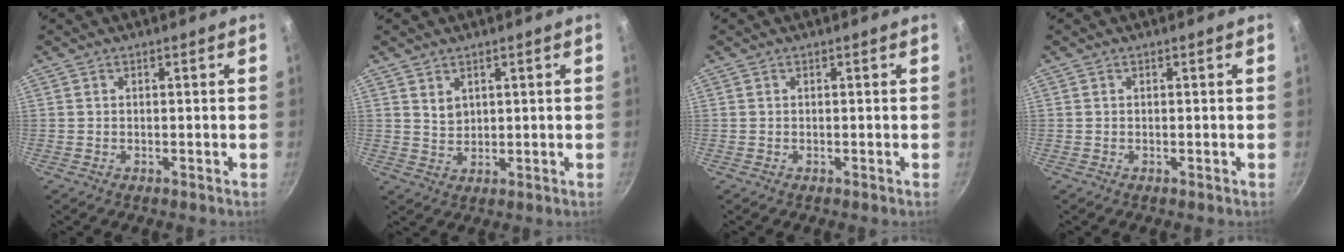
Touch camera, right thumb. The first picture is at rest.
{"total": 2.8, "force": [1.6, 1.8, 1.3], "torque": [-0.016, -0.010, 0.035]}
{"total": 0.0}
{"total": 0.0}